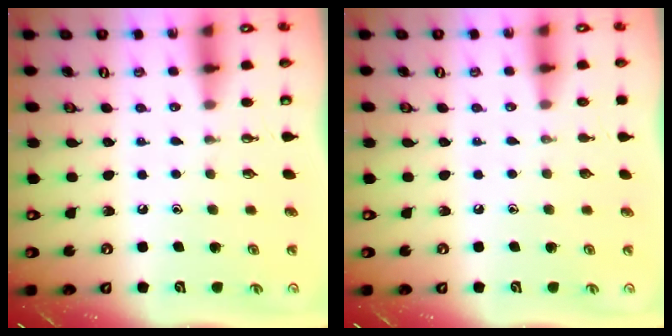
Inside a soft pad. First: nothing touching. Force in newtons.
{"total": 0.0}